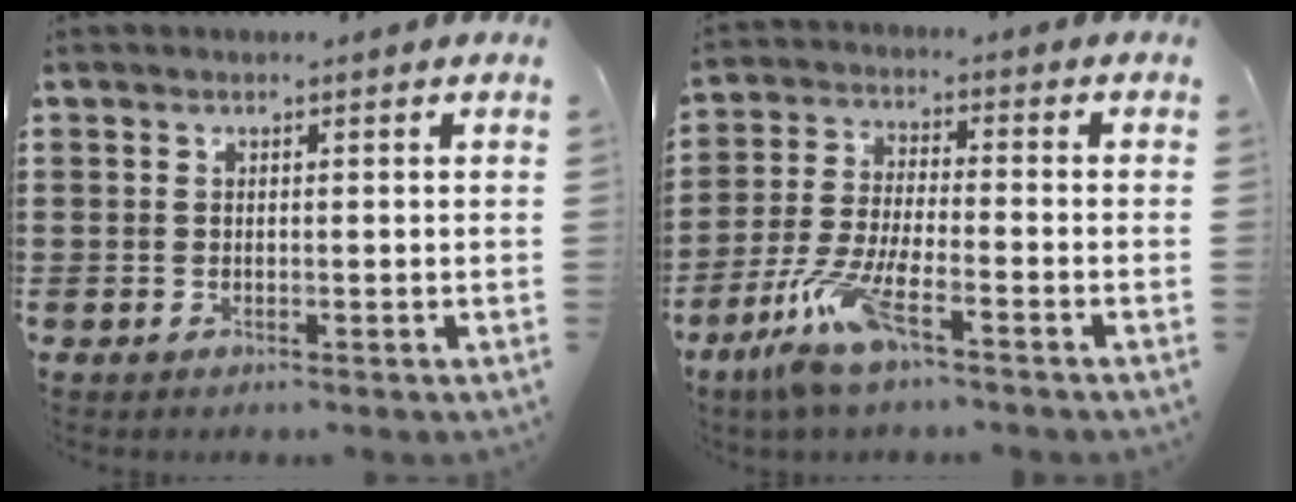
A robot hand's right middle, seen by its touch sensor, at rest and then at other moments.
{"total": 8.5, "force": [-5.7, 1.2, 6.2], "torque": [-0.144, -0.016, -0.111]}